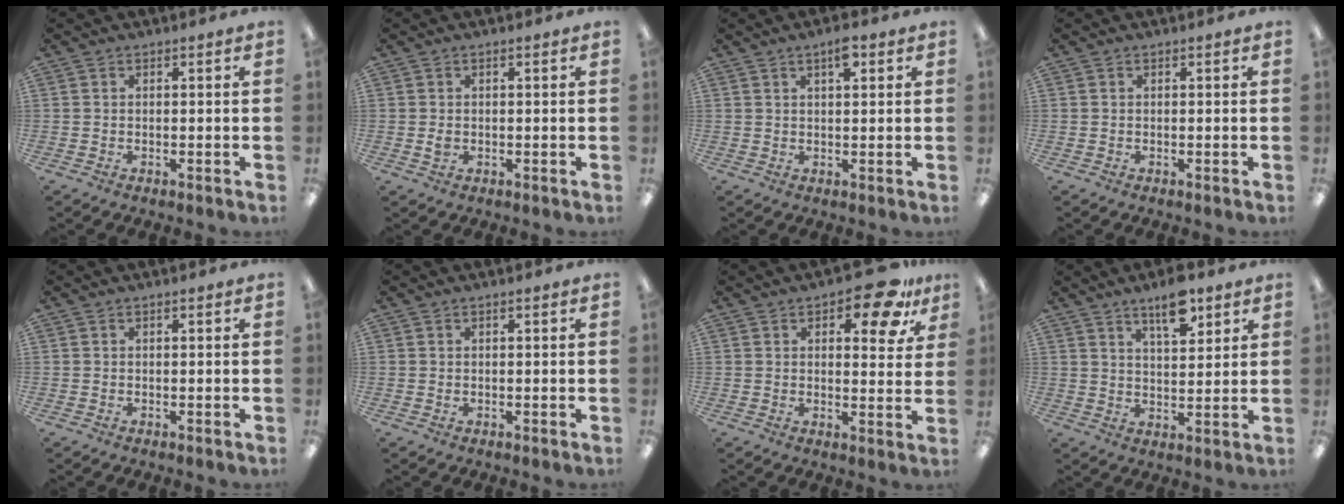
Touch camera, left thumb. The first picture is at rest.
{"total": 1.6, "force": [-0.1, 1.1, 1.1], "torque": [-0.022, 0.004, -0.002]}
{"total": 4.0, "force": [2.4, 1.2, 2.9], "torque": [-0.039, -0.006, 0.036]}
{"total": 0.0}
{"total": 0.0}
{"total": 0.6, "force": [0.2, 0.3, 0.5], "torque": [-0.003, 0.000, 0.001]}
{"total": 10.6, "force": [6.5, 4.4, 7.2], "torque": [-0.082, -0.030, 0.103]}
{"total": 9.2, "force": [6.4, 3.4, 5.7], "torque": [-0.078, -0.036, 0.106]}